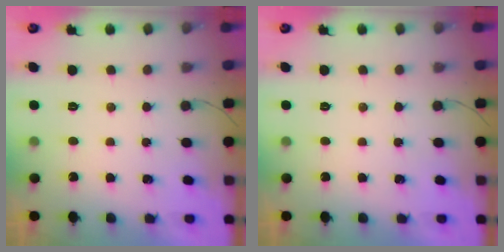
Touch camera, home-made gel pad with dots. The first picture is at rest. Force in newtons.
{"total": 0.0}